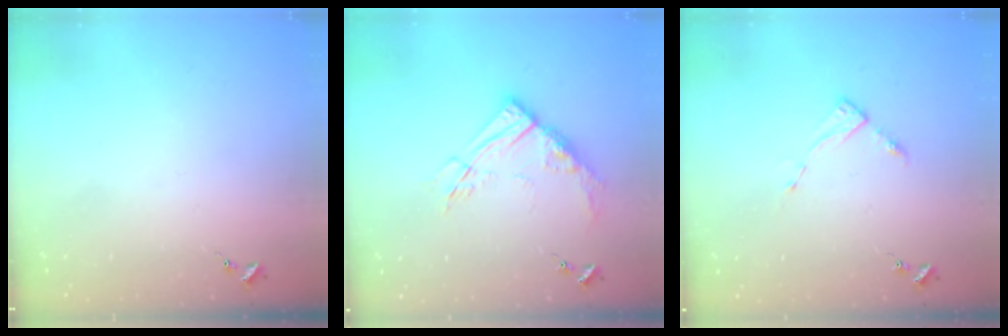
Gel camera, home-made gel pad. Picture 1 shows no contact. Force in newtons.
{"total": 12.7, "press": 12.6, "slide": 1.3}
{"total": 2.8, "press": 2.8, "slide": 0.4}